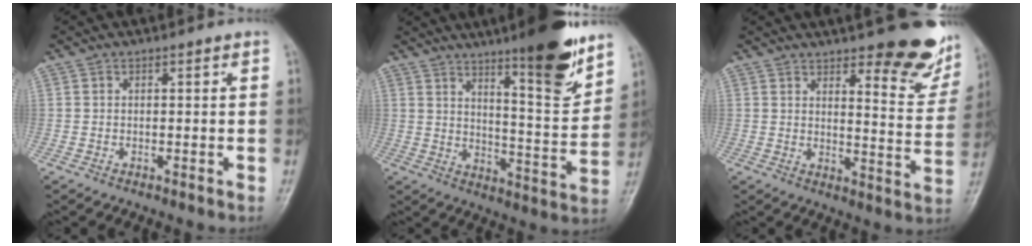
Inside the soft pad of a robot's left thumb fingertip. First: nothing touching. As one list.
[{"total": 15.0, "force": [10.5, 2.4, 10.4], "torque": [-0.127, -0.075, 0.163]}, {"total": 16.2, "force": [10.9, 5.3, 10.8], "torque": [-0.089, -0.075, 0.135]}]